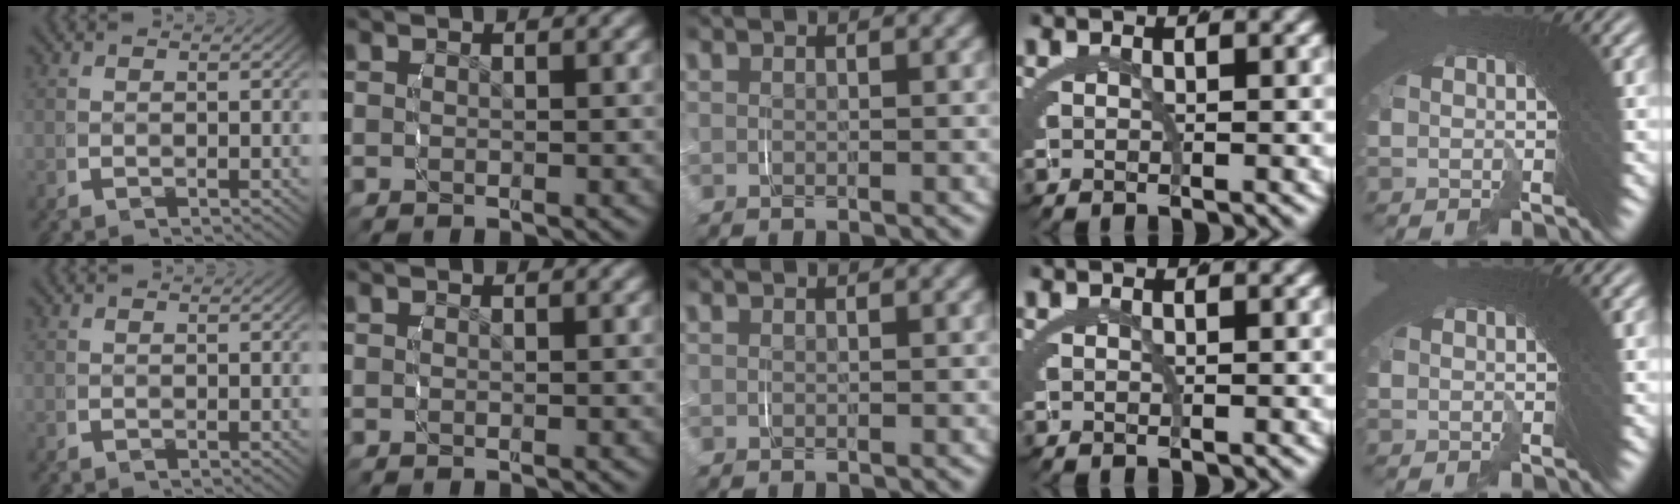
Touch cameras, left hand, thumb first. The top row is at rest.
{}